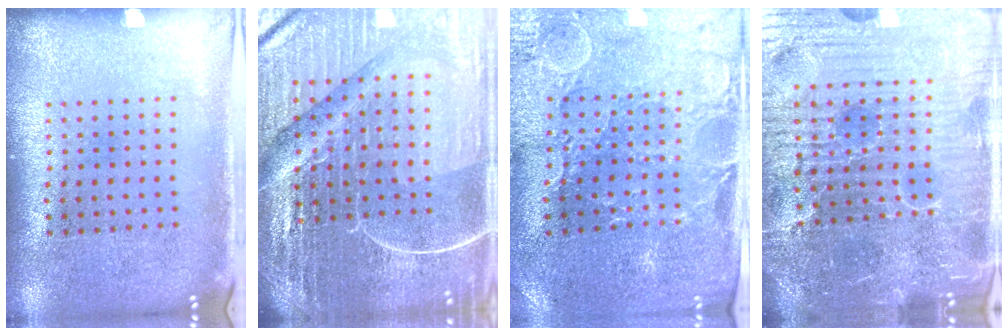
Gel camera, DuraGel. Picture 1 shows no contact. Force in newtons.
{"total": 6.8, "press": 6.0, "slide": 3.2}
{"total": 1.3, "press": 1.3, "slide": 0.4}
{"total": 6.8, "press": 6.2, "slide": 2.9}